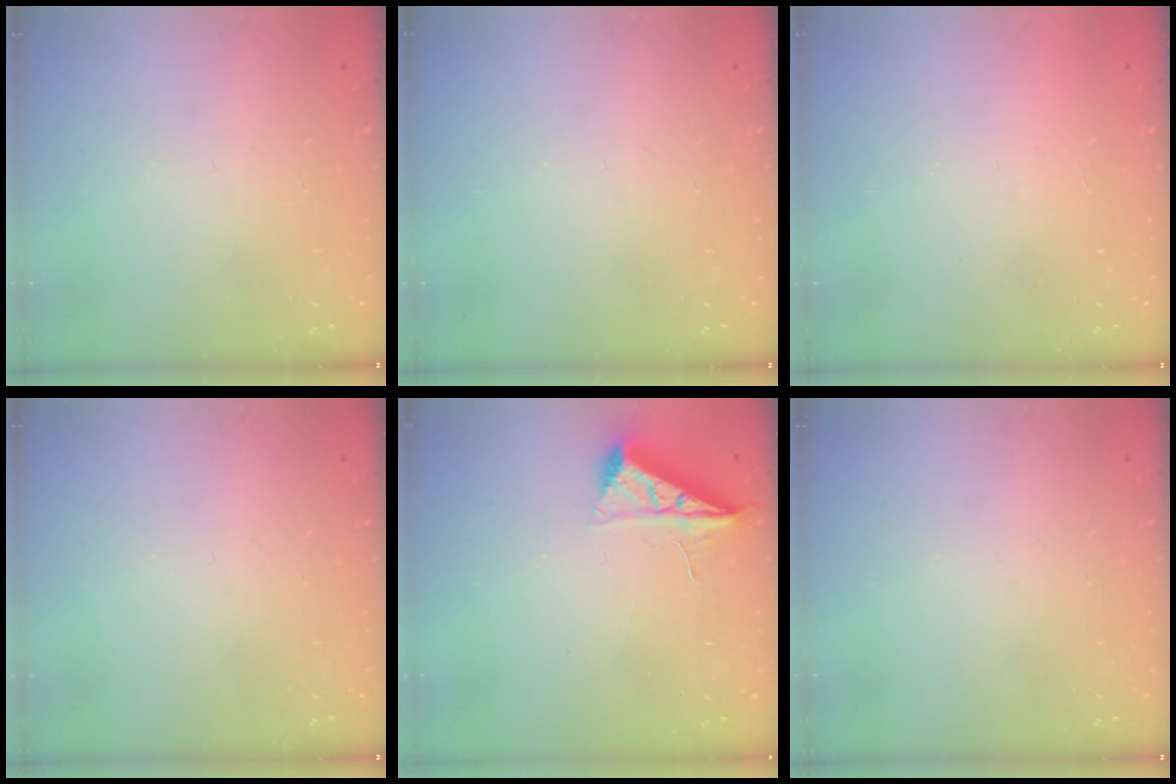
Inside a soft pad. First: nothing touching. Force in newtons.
{"total": 0.0}
{"total": 1.7, "press": 1.6, "slide": 0.1}
{"total": 0.0}
{"total": 7.0, "press": 6.9, "slide": 0.8}
{"total": 0.0}